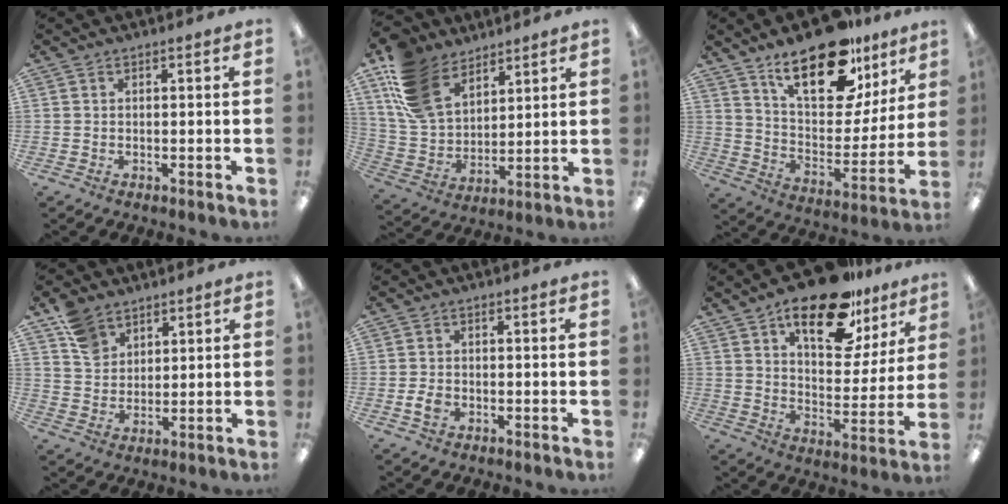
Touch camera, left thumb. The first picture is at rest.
{"total": 16.3, "force": [10.4, 10.3, 7.4], "torque": [-0.166, -0.032, 0.207]}
{"total": 23.2, "force": [15.2, 10.3, 14.2], "torque": [-0.219, -0.085, 0.261]}
{"total": 7.9, "force": [5.4, 5.2, 2.5], "torque": [-0.054, -0.011, 0.104]}
{"total": 2.9, "force": [-0.8, 2.1, 1.9], "torque": [-0.039, 0.003, -0.015]}
{"total": 20.1, "force": [13.8, 8.7, 11.8], "torque": [-0.178, -0.073, 0.230]}